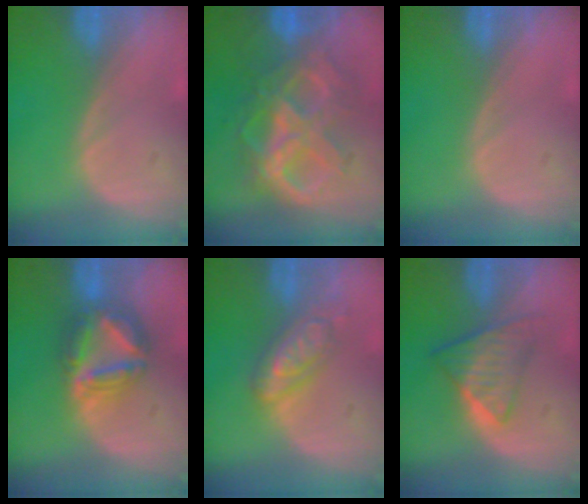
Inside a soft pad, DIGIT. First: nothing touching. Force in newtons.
{"total": 10.3, "press": 10.2, "slide": 1.3}
{"total": 0.0}
{"total": 7.8, "press": 6.8, "slide": 3.8}
{"total": 5.5, "press": 5.5, "slide": 0.2}
{"total": 6.2, "press": 5.4, "slide": 3.0}